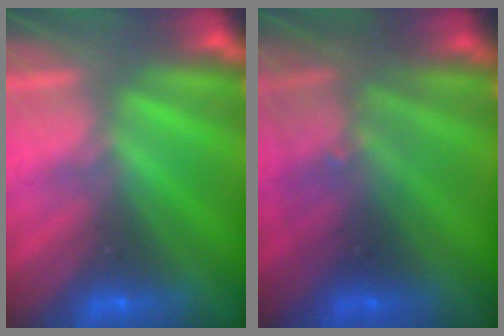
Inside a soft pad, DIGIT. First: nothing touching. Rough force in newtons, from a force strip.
{"total": 3.0}